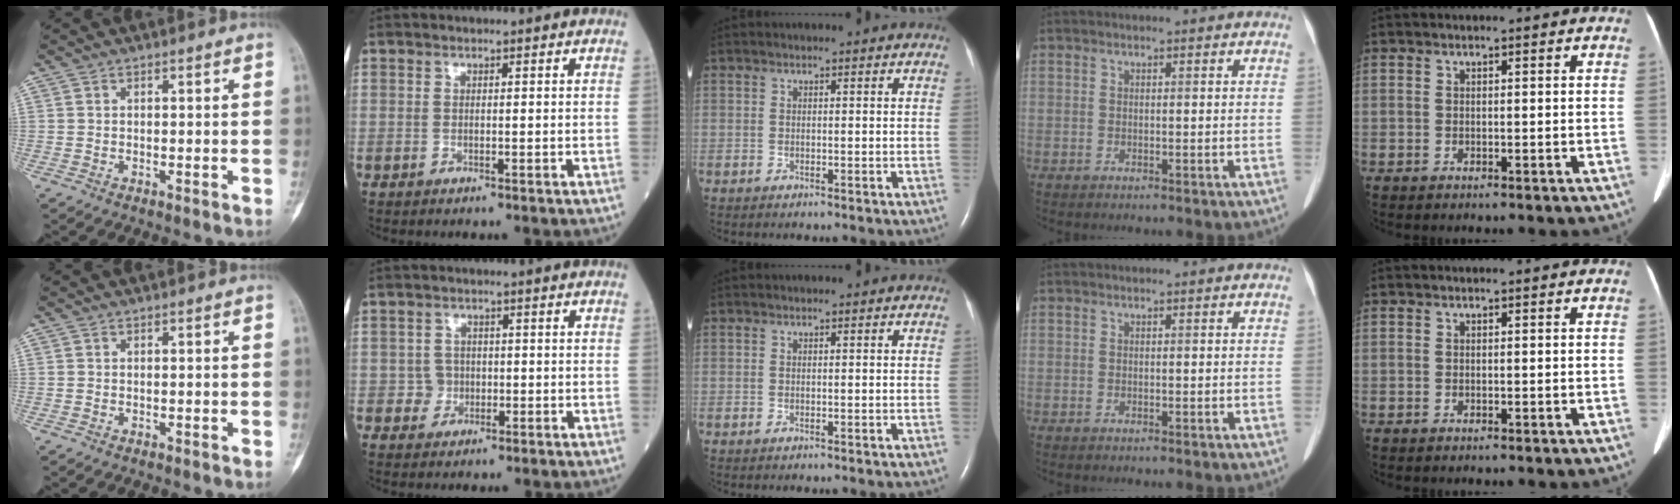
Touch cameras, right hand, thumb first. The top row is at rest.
{"index": {"total": 2.2, "force": [-0.4, 2.2, -0.1], "torque": [0.008, 0.011, -0.005]}}